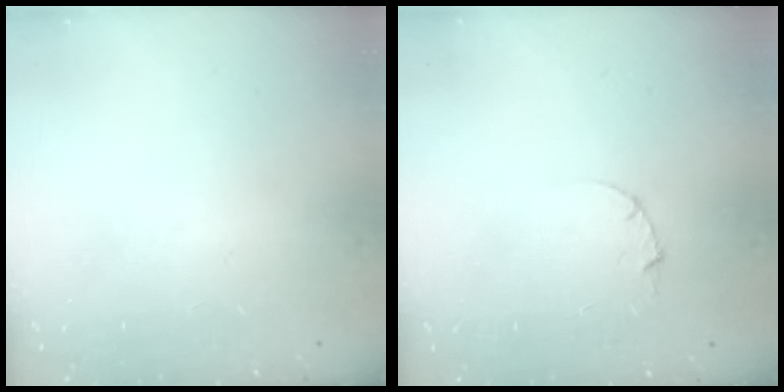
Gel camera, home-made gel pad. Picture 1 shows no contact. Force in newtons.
{"total": 1.0, "press": 1.0, "slide": 0.3}